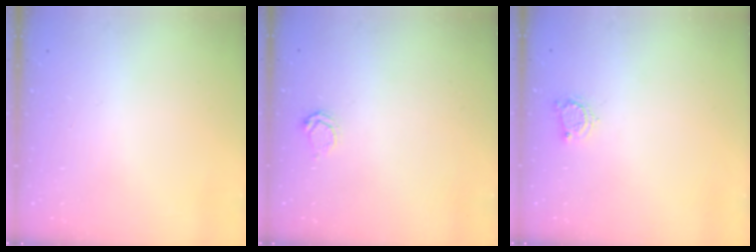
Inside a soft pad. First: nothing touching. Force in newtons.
{"total": 3.1, "press": 3.1, "slide": 0.4}
{"total": 4.5, "press": 4.5, "slide": 0.5}